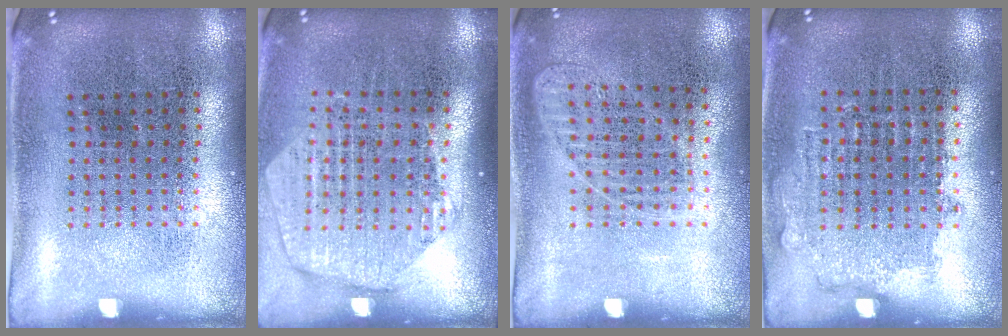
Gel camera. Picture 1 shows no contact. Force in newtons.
{"total": 1.9, "press": 1.7, "slide": 0.9}
{"total": 0.9, "press": 0.9, "slide": 0.1}
{"total": 0.9, "press": 0.8, "slide": 0.3}